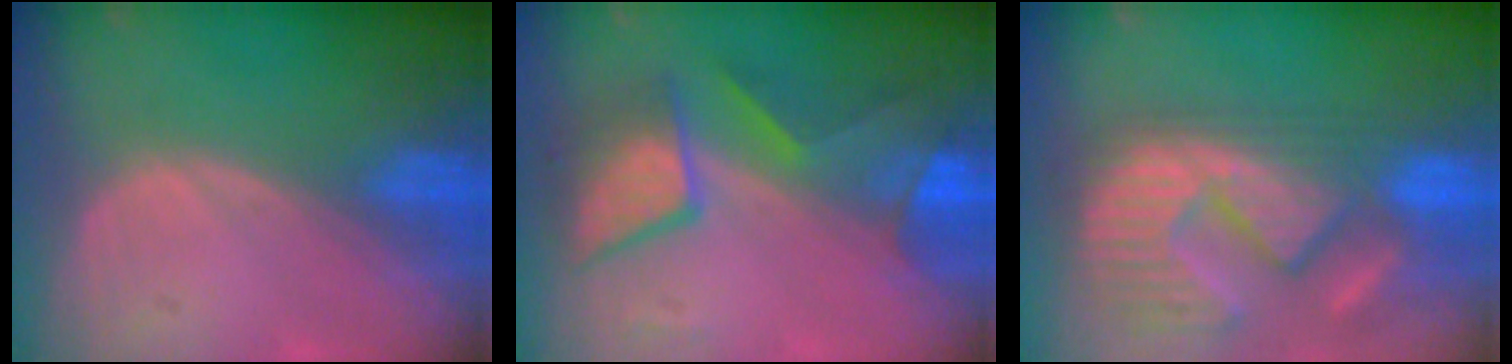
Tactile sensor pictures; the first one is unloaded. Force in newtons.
{"total": 8.3, "press": 8.3, "slide": 0.4}
{"total": 14.4, "press": 12.2, "slide": 7.6}